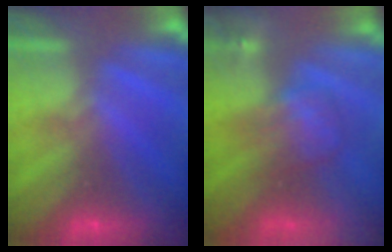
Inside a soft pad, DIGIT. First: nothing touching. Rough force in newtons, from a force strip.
{"total": 4.7}